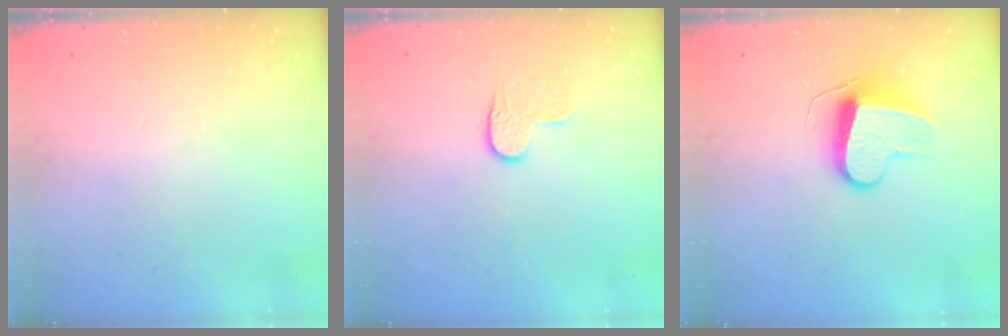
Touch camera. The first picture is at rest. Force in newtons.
{"total": 7.0, "press": 6.9, "slide": 0.6}
{"total": 9.9, "press": 9.9, "slide": 0.6}